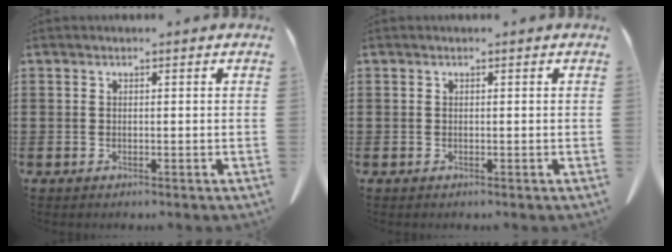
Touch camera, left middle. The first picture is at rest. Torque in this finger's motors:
{"motor_torque": [-0.02, 0.00, 0.00, -0.01]}